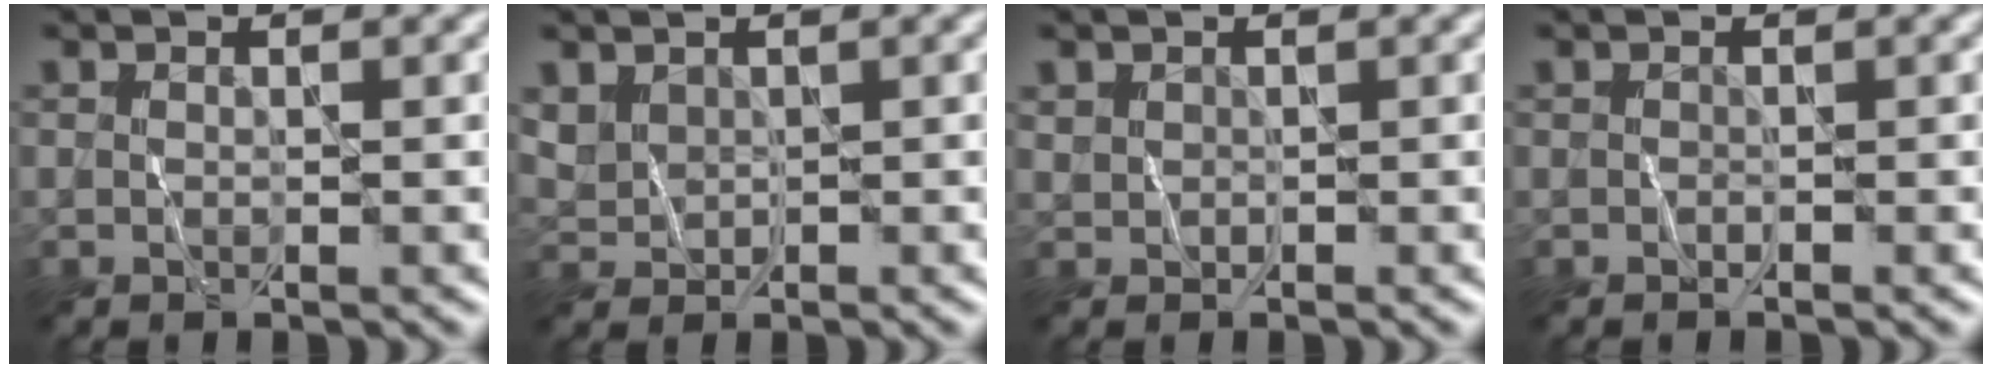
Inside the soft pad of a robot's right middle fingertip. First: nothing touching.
{"total": 1.5, "force": [0.9, 1.0, 0.5], "torque": [-0.018, 0.001, 0.025]}
{"total": 0.7, "force": [0.4, 0.5, 0.4], "torque": [-0.009, 0.001, 0.009]}
{"total": 0.0}